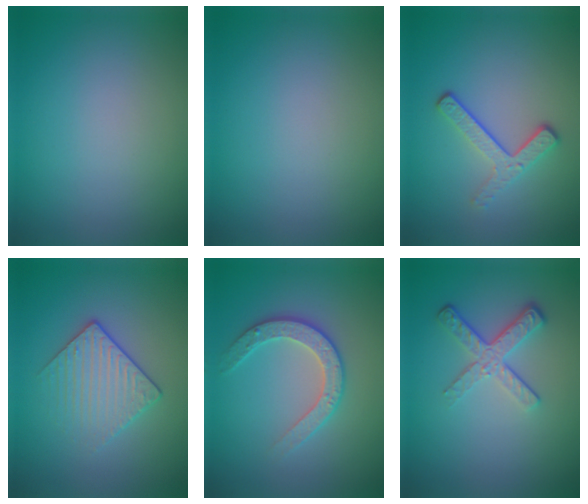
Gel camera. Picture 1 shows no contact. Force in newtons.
{"total": 0.0}
{"total": 3.1, "press": 2.3, "slide": 2.1}
{"total": 2.4, "press": 2.1, "slide": 1.1}
{"total": 2.9, "press": 2.8, "slide": 0.8}
{"total": 3.5, "press": 2.6, "slide": 2.4}